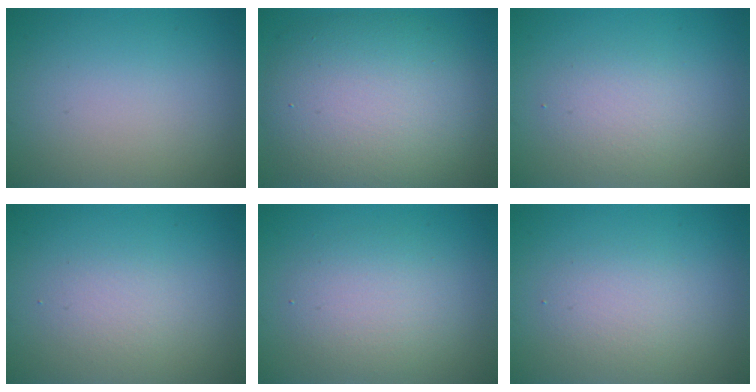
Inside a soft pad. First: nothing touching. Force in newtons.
{"total": 10.1, "press": 10.1, "slide": 0.6}
{"total": 2.3, "press": 2.3, "slide": 0.1}
{"total": 1.5, "press": 1.5, "slide": 0.1}
{"total": 3.4, "press": 3.4, "slide": 0.2}
{"total": 2.2, "press": 2.2, "slide": 0.1}